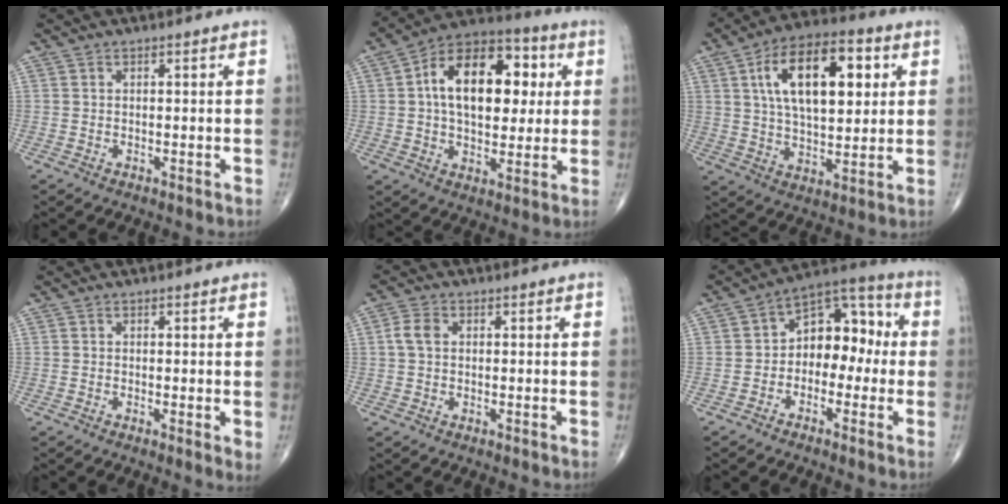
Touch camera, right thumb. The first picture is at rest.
{"total": 19.2, "force": [3.6, 11.5, 15.0], "torque": [-0.202, 0.018, 0.051]}
{"total": 18.5, "force": [5.4, 9.2, 15.1], "torque": [-0.225, 0.001, 0.088]}
{"total": 2.0, "force": [0.1, 0.5, 1.9], "torque": [-0.031, -0.008, -0.003]}
{"total": 3.3, "force": [0.5, 2.3, 2.3], "torque": [-0.051, 0.008, 0.005]}
{"total": 11.5, "force": [-0.6, 7.7, 8.4], "torque": [-0.081, 0.046, -0.028]}